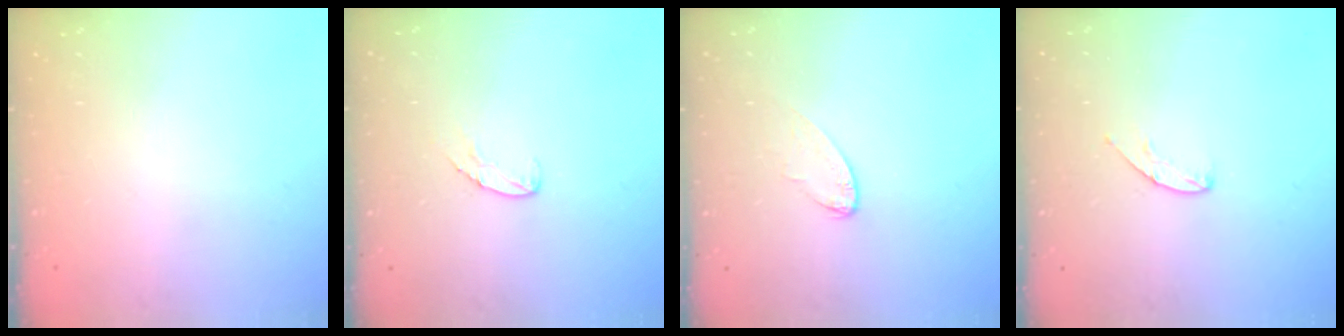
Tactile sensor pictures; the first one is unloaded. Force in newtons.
{"total": 6.3, "press": 6.3, "slide": 0.5}
{"total": 5.7, "press": 5.7, "slide": 0.4}
{"total": 5.2, "press": 5.1, "slide": 0.5}